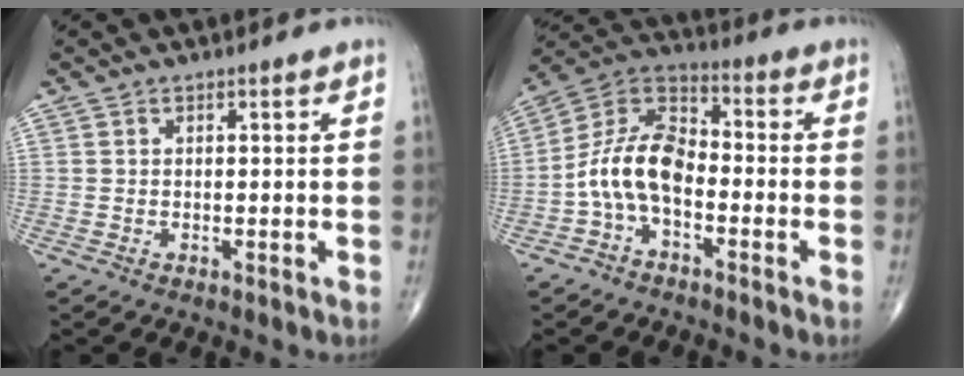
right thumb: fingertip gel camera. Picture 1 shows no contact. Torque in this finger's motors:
{"motor_torque": [0.59, 0.40, 1.32, -0.43, 0.13]}